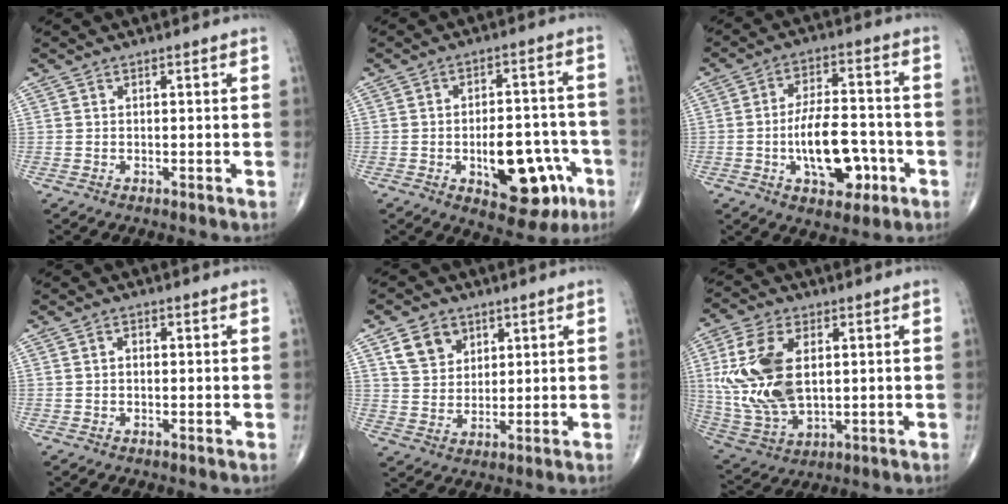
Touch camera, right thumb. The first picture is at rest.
{"total": 15.0, "force": [-5.3, 7.6, 11.8], "torque": [-0.129, 0.035, -0.063]}
{"total": 13.3, "force": [-3.8, 6.8, 10.7], "torque": [-0.154, 0.029, -0.058]}
{"total": 1.1, "force": [0.1, 0.8, 0.8], "torque": [-0.011, 0.004, -0.001]}
{"total": 7.4, "force": [3.7, 5.6, 3.1], "torque": [-0.030, -0.016, 0.070]}
{"total": 17.5, "force": [2.4, 10.1, 14.1], "torque": [-0.294, -0.012, 0.055]}